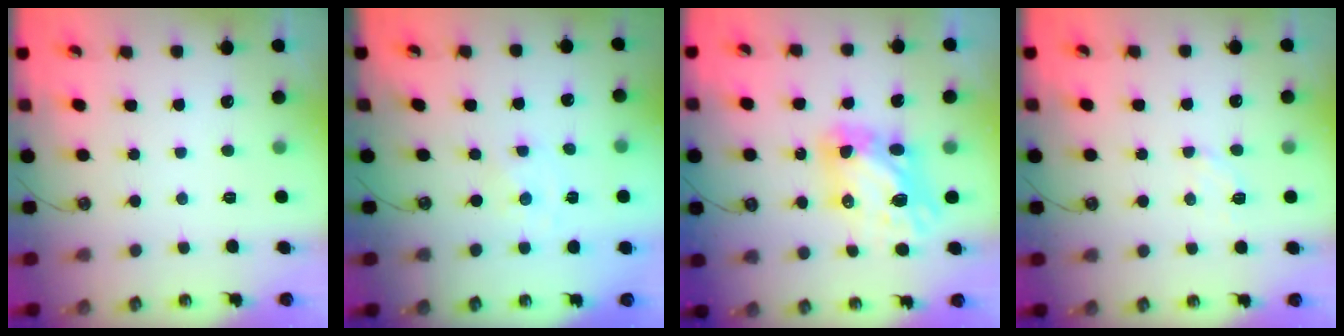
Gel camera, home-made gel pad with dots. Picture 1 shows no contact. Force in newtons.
{"total": 0.0}
{"total": 9.8, "press": 9.7, "slide": 1.1}
{"total": 3.0, "press": 2.9, "slide": 0.5}